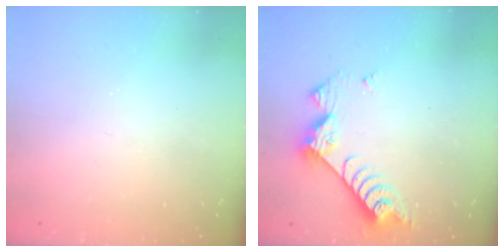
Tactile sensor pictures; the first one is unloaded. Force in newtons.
{"total": 7.6, "press": 7.6, "slide": 0.4}